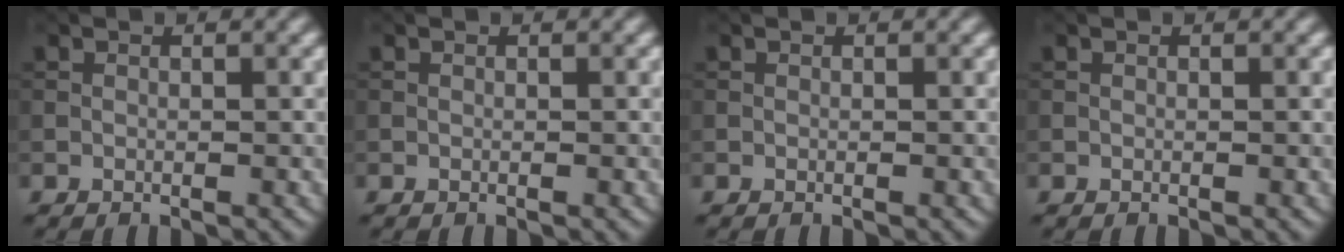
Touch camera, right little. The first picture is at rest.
{"total": 0.0}
{"total": 0.0}
{"total": 0.0}